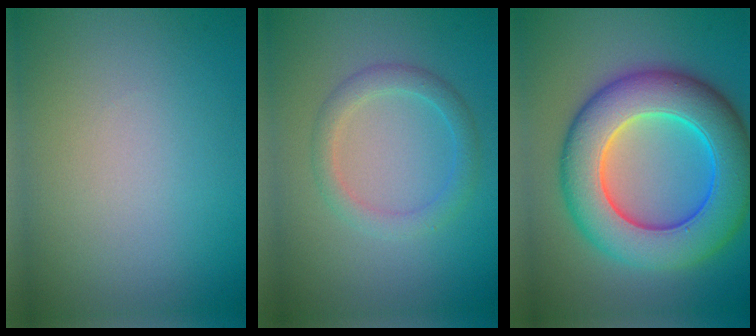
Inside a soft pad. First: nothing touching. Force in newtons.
{"total": 2.4, "press": 2.4, "slide": 0.1}
{"total": 11.3, "press": 11.3, "slide": 0.2}